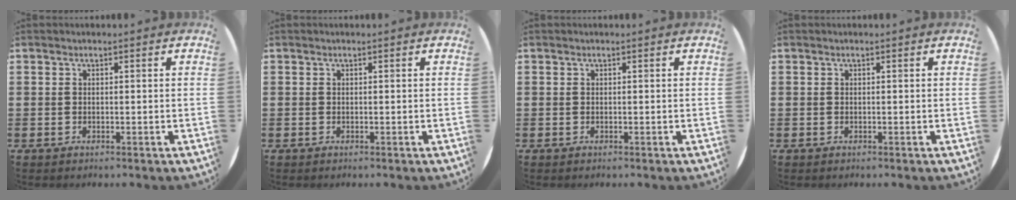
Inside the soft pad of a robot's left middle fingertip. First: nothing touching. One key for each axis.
{"total": 0.0}
{"total": 0.0}
{"total": 0.0}